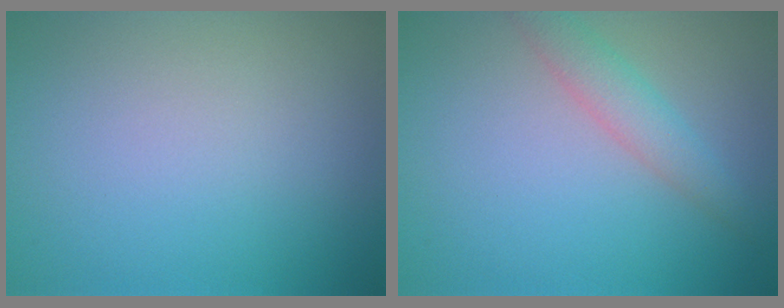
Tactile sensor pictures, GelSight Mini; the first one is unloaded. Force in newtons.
{"total": 2.7, "press": 2.7, "slide": 0.1}